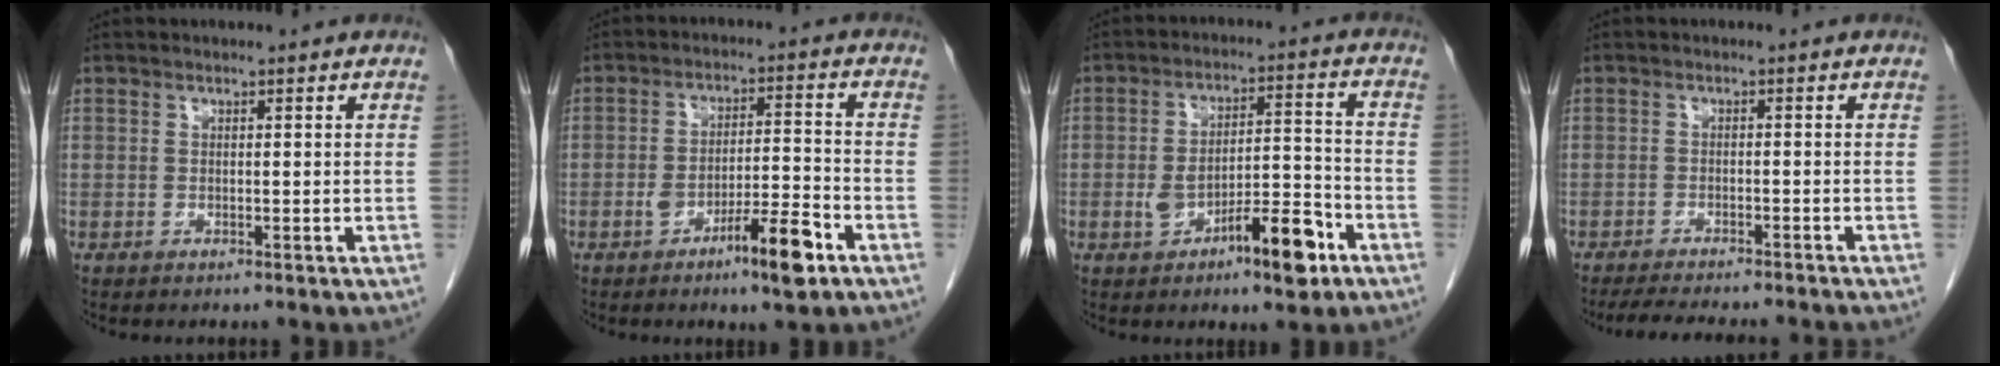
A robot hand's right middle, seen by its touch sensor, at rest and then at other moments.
{"total": 8.3, "force": [-4.5, 1.1, 6.8], "torque": [-0.109, 0.007, -0.069]}
{"total": 10.8, "force": [-5.0, 2.7, 9.2], "torque": [-0.144, 0.019, -0.073]}
{"total": 10.6, "force": [-9.6, 0.8, 4.4], "torque": [-0.060, -0.016, -0.129]}